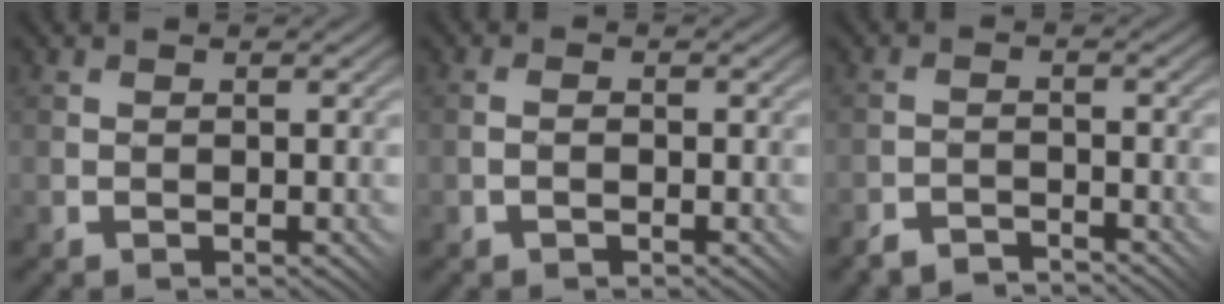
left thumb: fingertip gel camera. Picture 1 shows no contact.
{"total": 1.4, "force": [-0.4, 0.9, 1.0], "torque": [-0.002, 0.008, -0.012]}
{"total": 2.8, "force": [-2.8, 0.1, 0.1], "torque": [0.001, 0.009, -0.059]}